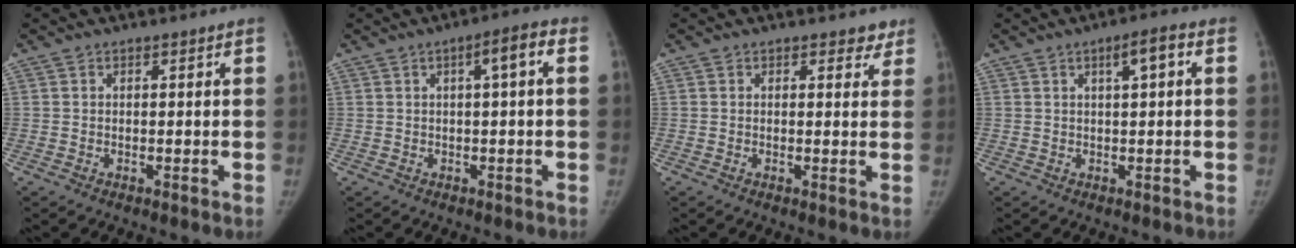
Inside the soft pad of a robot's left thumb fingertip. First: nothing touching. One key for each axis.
{"total": 4.1, "fx": 0.6, "fy": 0.5, "fz": 4.0, "tx": -0.056, "ty": 0.017, "tz": 0.004}
{"total": 2.4, "fx": 1.9, "fy": 1.4, "fz": 0.6, "tx": 0.024, "ty": -0.009, "tz": 0.016}
{"total": 4.0, "fx": 1.1, "fy": 0.8, "fz": 3.7, "tx": -0.052, "ty": 0.012, "tz": 0.015}